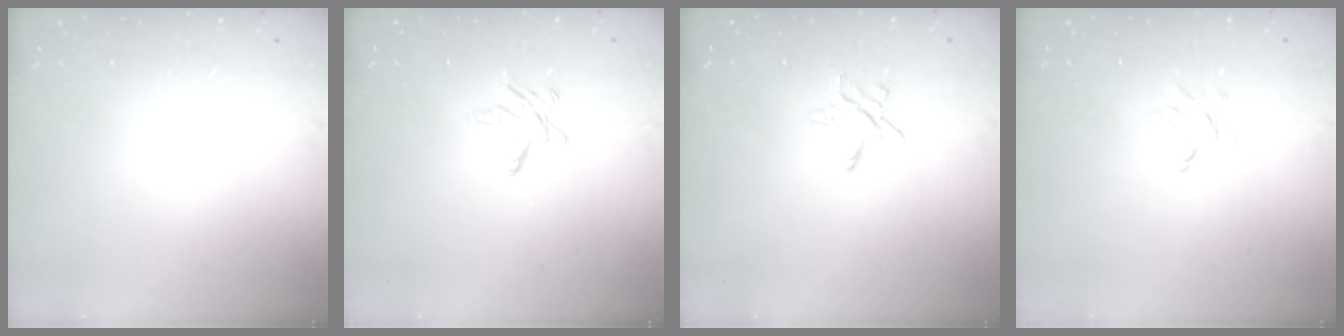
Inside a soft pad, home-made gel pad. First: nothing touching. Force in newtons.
{"total": 5.2, "press": 5.2, "slide": 0.6}
{"total": 5.3, "press": 5.3, "slide": 0.6}
{"total": 3.5, "press": 3.5, "slide": 0.3}